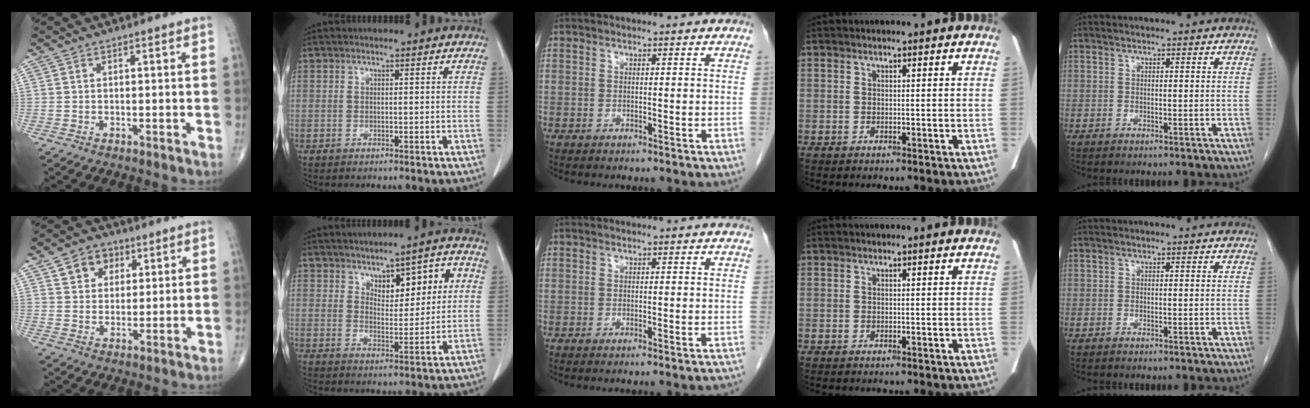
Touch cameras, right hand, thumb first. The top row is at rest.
{"thumb": {"total": 6.9, "force": [3.4, 5.4, 2.7], "torque": [-0.012, -0.012, 0.054]}, "index": {"total": 8.0, "force": [3.1, 3.3, 6.7], "torque": [-0.087, 0.015, 0.050]}, "middle": {"total": 4.6, "force": [-4.2, -0.2, 1.8], "torque": [-0.017, -0.008, -0.052]}}